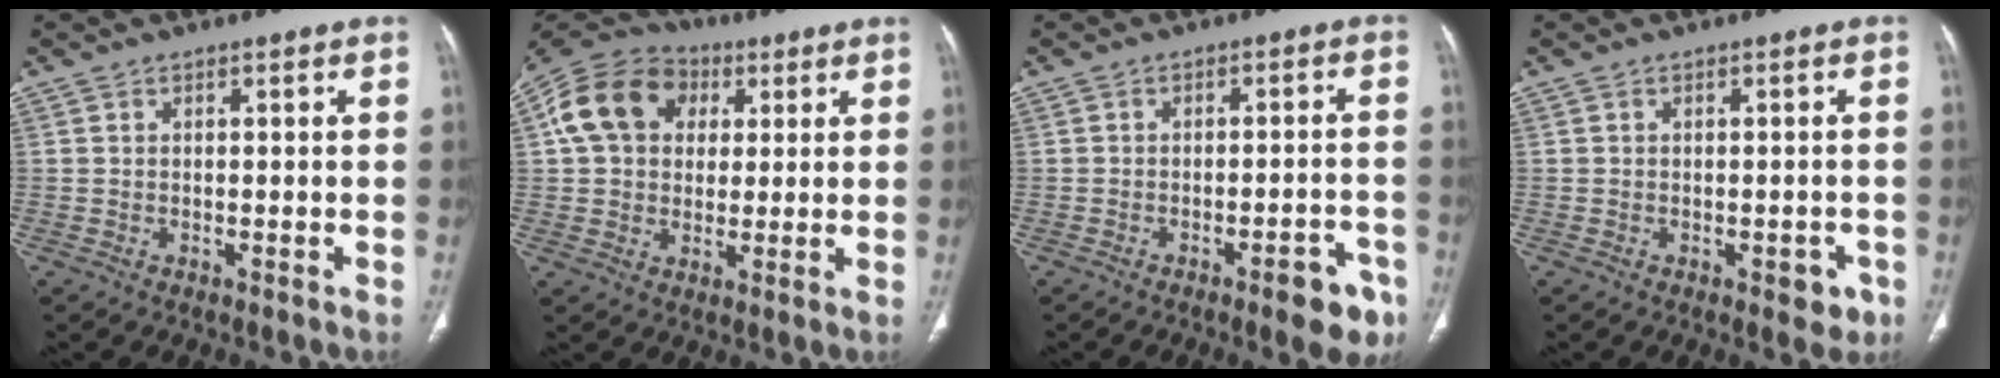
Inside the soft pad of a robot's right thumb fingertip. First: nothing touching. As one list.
[{"total": 14.9, "force": [3.8, 11.6, 8.4], "torque": [-0.142, 0.015, 0.058]}, {"total": 7.4, "force": [-4.3, 2.4, 5.6], "torque": [-0.050, 0.023, -0.050]}, {"total": 3.5, "force": [-1.6, 1.9, 2.4], "torque": [-0.011, 0.006, -0.015]}]